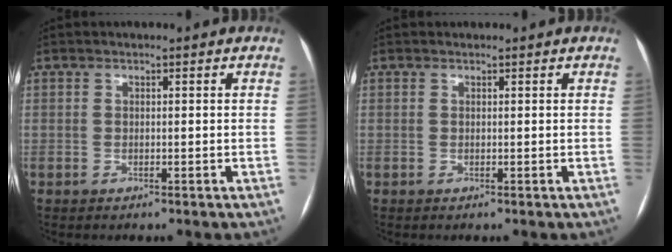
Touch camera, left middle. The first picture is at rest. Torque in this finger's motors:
{"motor_torque": [-0.23, -0.04, 0.00, -0.01]}